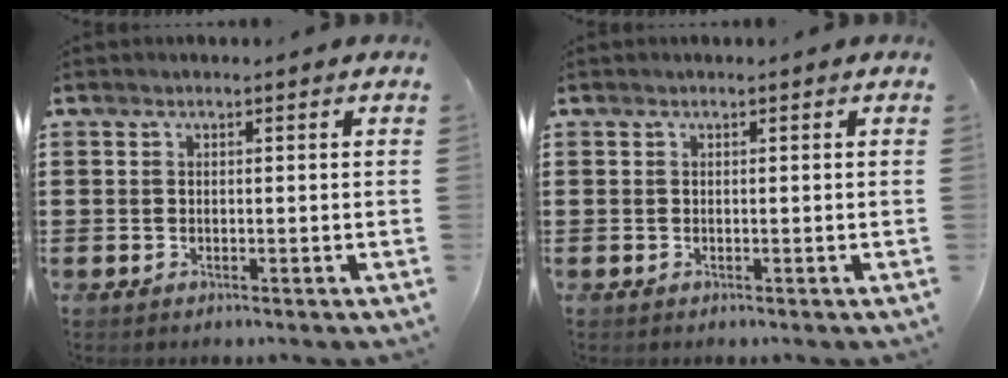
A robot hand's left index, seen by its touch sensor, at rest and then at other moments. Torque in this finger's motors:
{"motor_torque": [0.00, 0.00, 0.00, 0.00]}